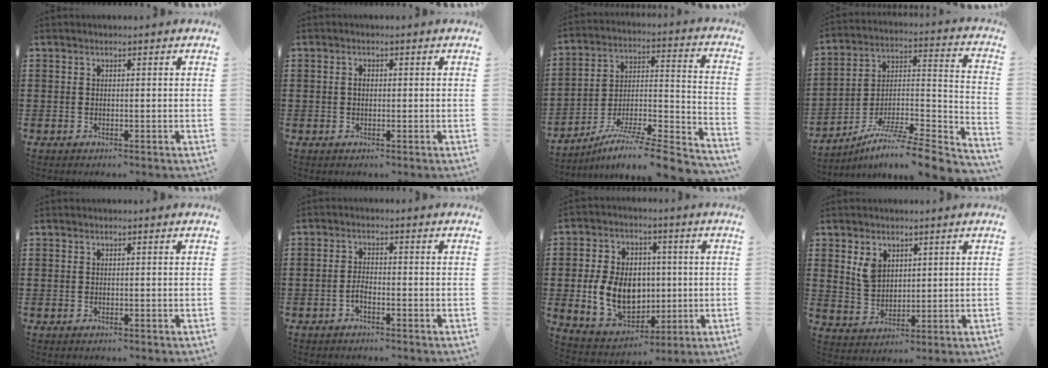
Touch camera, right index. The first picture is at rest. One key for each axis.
{"total": 1.0, "fx": -0.1, "fy": 0.6, "fz": 0.8, "tx": -0.017, "ty": 0.002, "tz": -0.002}
{"total": 7.9, "fx": -6.6, "fy": 0.2, "fz": 4.4, "tx": -0.070, "ty": -0.006, "tz": -0.134}
{"total": 8.0, "fx": -6.5, "fy": 0.8, "fz": 4.7, "tx": -0.075, "ty": -0.001, "tz": -0.129}
{"total": 0.0}
{"total": 1.9, "fx": -1.2, "fy": 0.5, "fz": 1.4, "tx": -0.035, "ty": -0.004, "tz": -0.025}
{"total": 11.4, "fx": -0.2, "fy": 8.9, "fz": 7.2, "tx": -0.147, "ty": 0.013, "tz": -0.003}
{"total": 4.6, "fx": 2.3, "fy": 3.3, "fz": 2.2, "tx": -0.054, "ty": 0.011, "tz": 0.044}